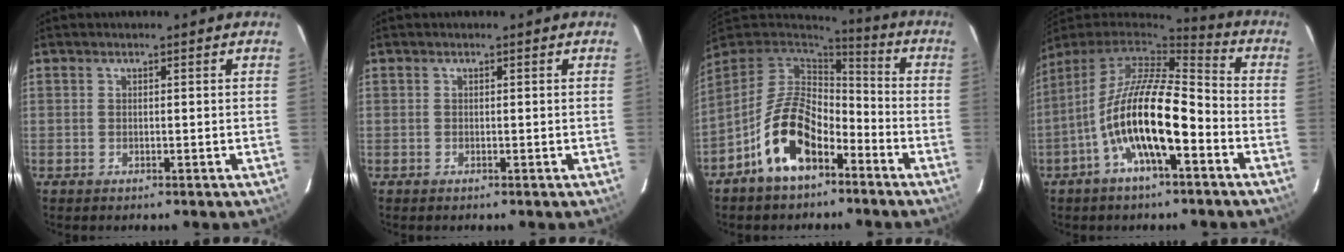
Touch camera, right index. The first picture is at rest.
{"total": 0.0}
{"total": 14.3, "force": [-7.3, 7.7, 9.5], "torque": [-0.189, 0.011, -0.127]}
{"total": 15.9, "force": [-5.9, 4.6, 14.1], "torque": [-0.263, -0.008, -0.114]}